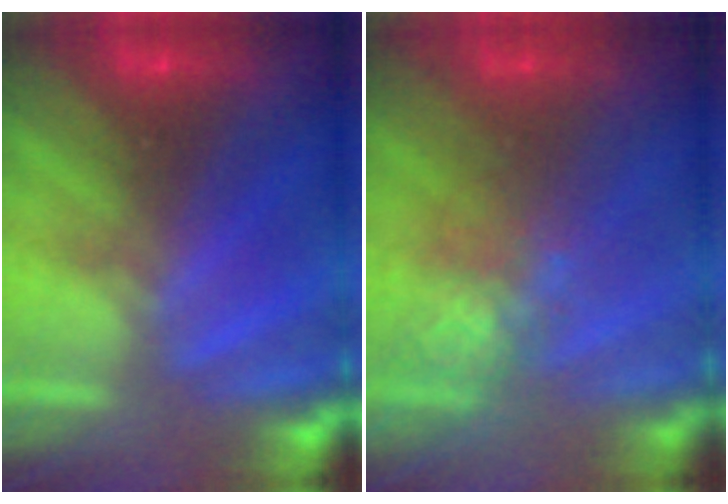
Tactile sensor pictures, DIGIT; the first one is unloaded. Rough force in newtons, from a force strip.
{"total": 3.7}